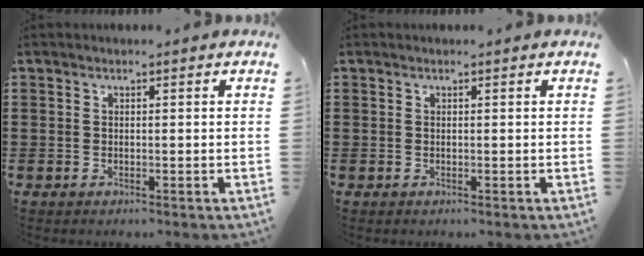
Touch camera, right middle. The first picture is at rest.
{"total": 0.0}